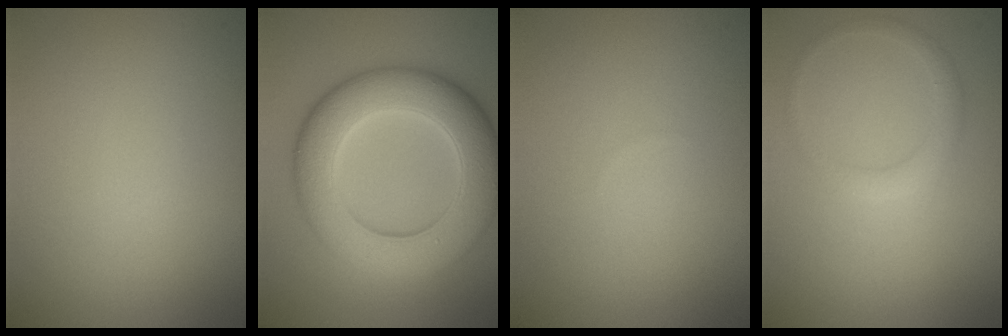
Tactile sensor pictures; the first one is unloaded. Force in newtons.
{"total": 10.4, "press": 10.4, "slide": 0.2}
{"total": 0.0}
{"total": 1.6, "press": 1.6, "slide": 0.2}